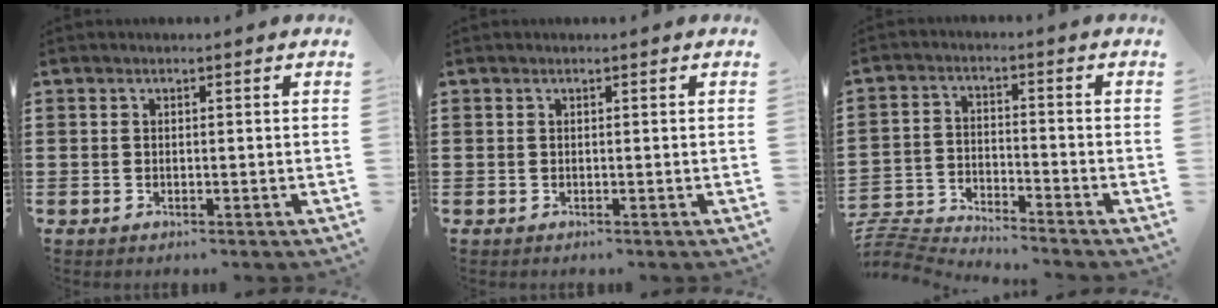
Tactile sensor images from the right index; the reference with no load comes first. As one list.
[{"total": 0.0}, {"total": 4.8, "force": [-4.8, 0.0, 0.2], "torque": [-0.027, -0.007, -0.105]}]